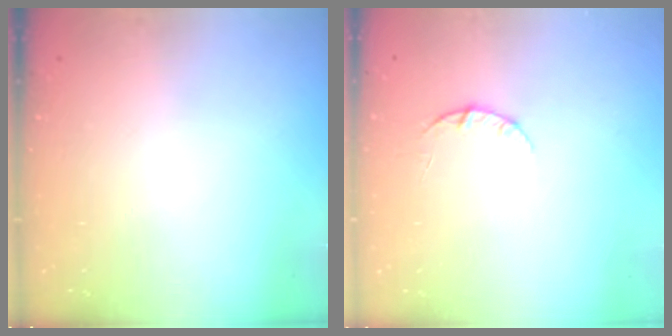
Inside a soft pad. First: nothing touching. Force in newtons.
{"total": 3.2, "press": 3.2, "slide": 0.3}